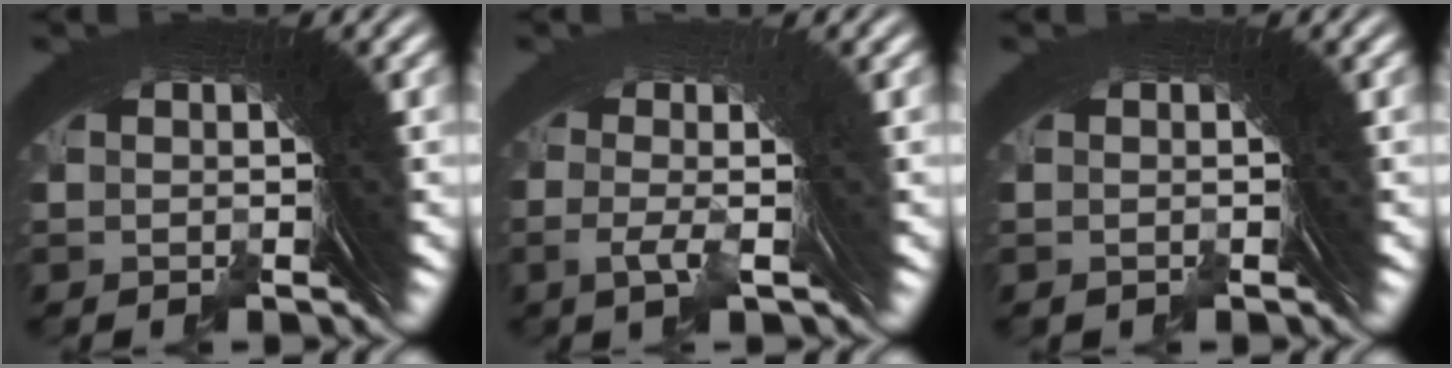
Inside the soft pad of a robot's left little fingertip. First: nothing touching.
{"total": 1.2, "force": [-0.5, -0.1, 1.0], "torque": [-0.019, -0.008, -0.005]}
{"total": 0.6, "force": [-0.4, -0.1, -0.4], "torque": [0.008, -0.001, -0.004]}